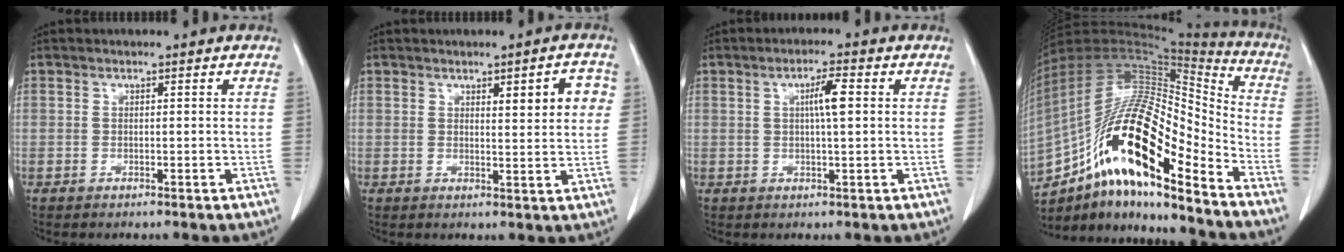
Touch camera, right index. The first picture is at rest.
{"total": 5.2, "force": [1.8, 1.1, 4.7], "torque": [-0.061, 0.004, 0.024]}
{"total": 3.9, "force": [0.8, 0.2, 3.8], "torque": [-0.066, 0.003, 0.011]}
{"total": 24.9, "force": [-13.2, 6.0, 20.2], "torque": [-0.366, 0.006, -0.227]}